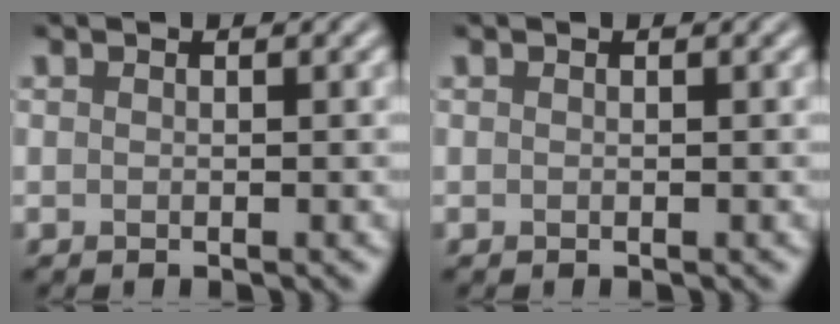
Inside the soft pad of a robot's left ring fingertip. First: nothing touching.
{"total": 0.0}